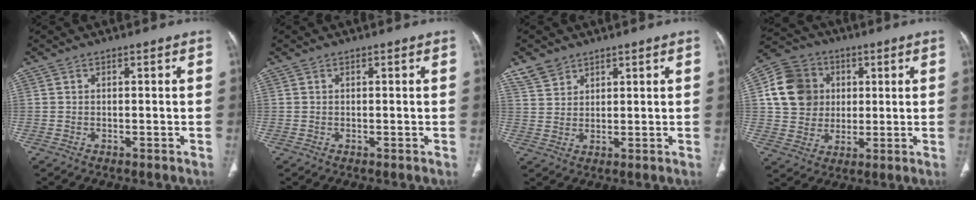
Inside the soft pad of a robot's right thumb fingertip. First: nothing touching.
{"total": 0.0}
{"total": 4.1, "force": [3.2, 2.4, 0.9], "torque": [-0.007, -0.011, 0.068]}
{"total": 13.4, "force": [2.5, 12.0, 5.5], "torque": [-0.087, 0.008, 0.045]}